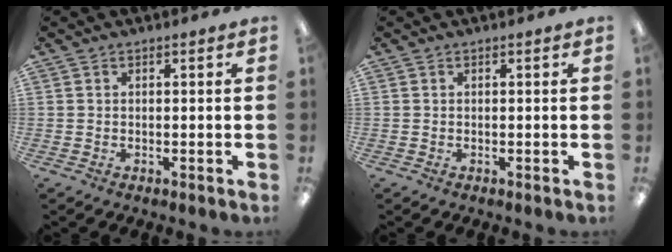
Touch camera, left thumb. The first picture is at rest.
{"total": 0.0}